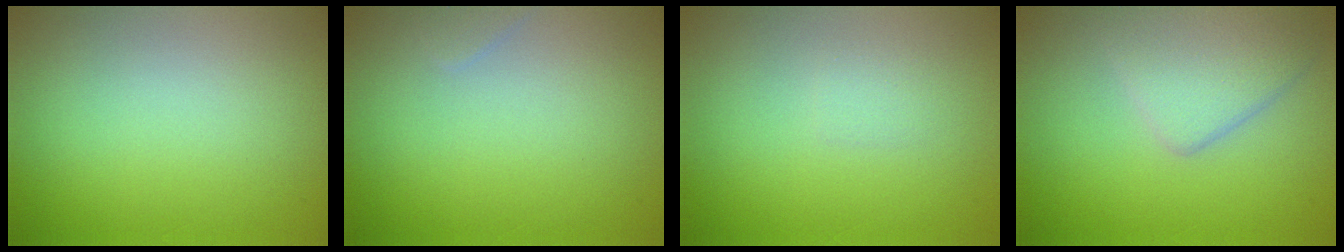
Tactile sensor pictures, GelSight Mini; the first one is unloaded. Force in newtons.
{"total": 0.8, "press": 0.8, "slide": 0.0}
{"total": 0.8, "press": 0.8, "slide": 0.1}
{"total": 4.2, "press": 4.2, "slide": 0.0}